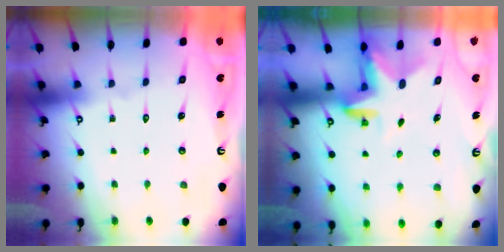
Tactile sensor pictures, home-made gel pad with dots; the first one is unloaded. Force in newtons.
{"total": 3.0, "press": 3.0, "slide": 0.4}